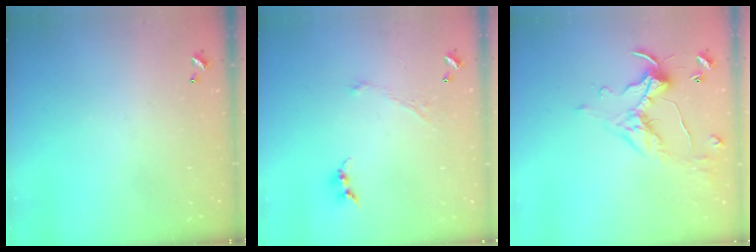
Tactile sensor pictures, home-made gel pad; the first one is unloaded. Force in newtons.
{"total": 1.1, "press": 1.0, "slide": 0.6}
{"total": 1.5, "press": 1.5, "slide": 0.2}